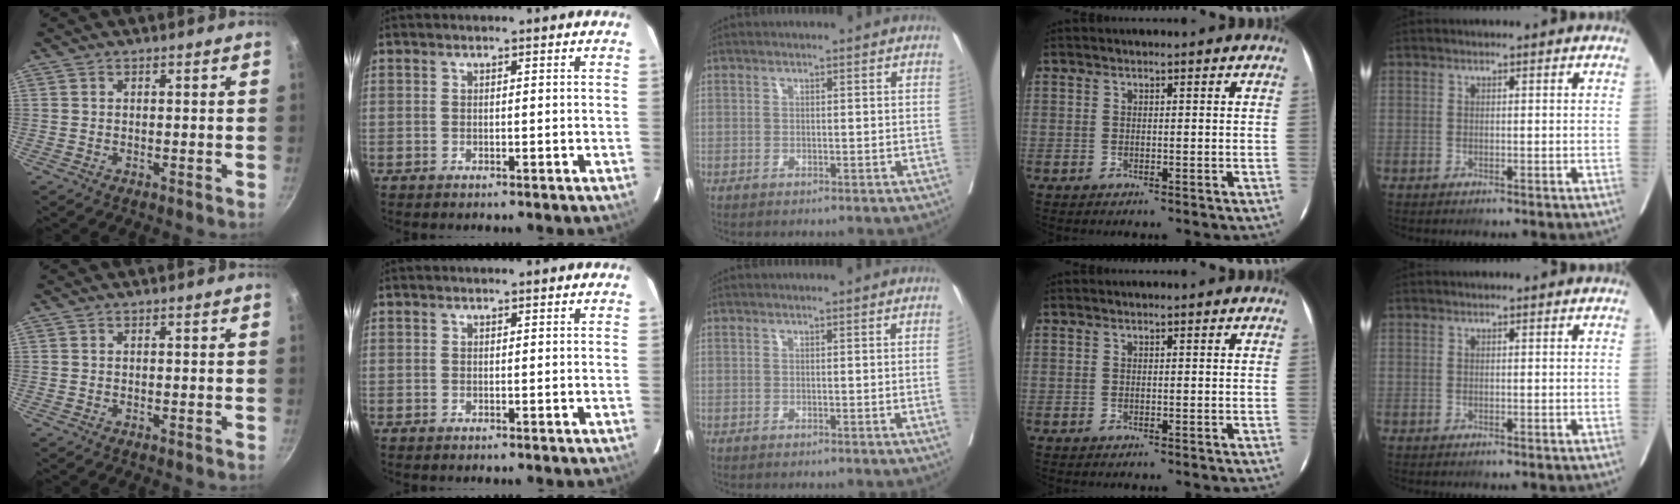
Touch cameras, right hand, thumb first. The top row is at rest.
{"middle": {"total": 0.9, "force": [-0.1, -0.2, 0.9], "torque": [-0.013, -0.002, -0.001]}}